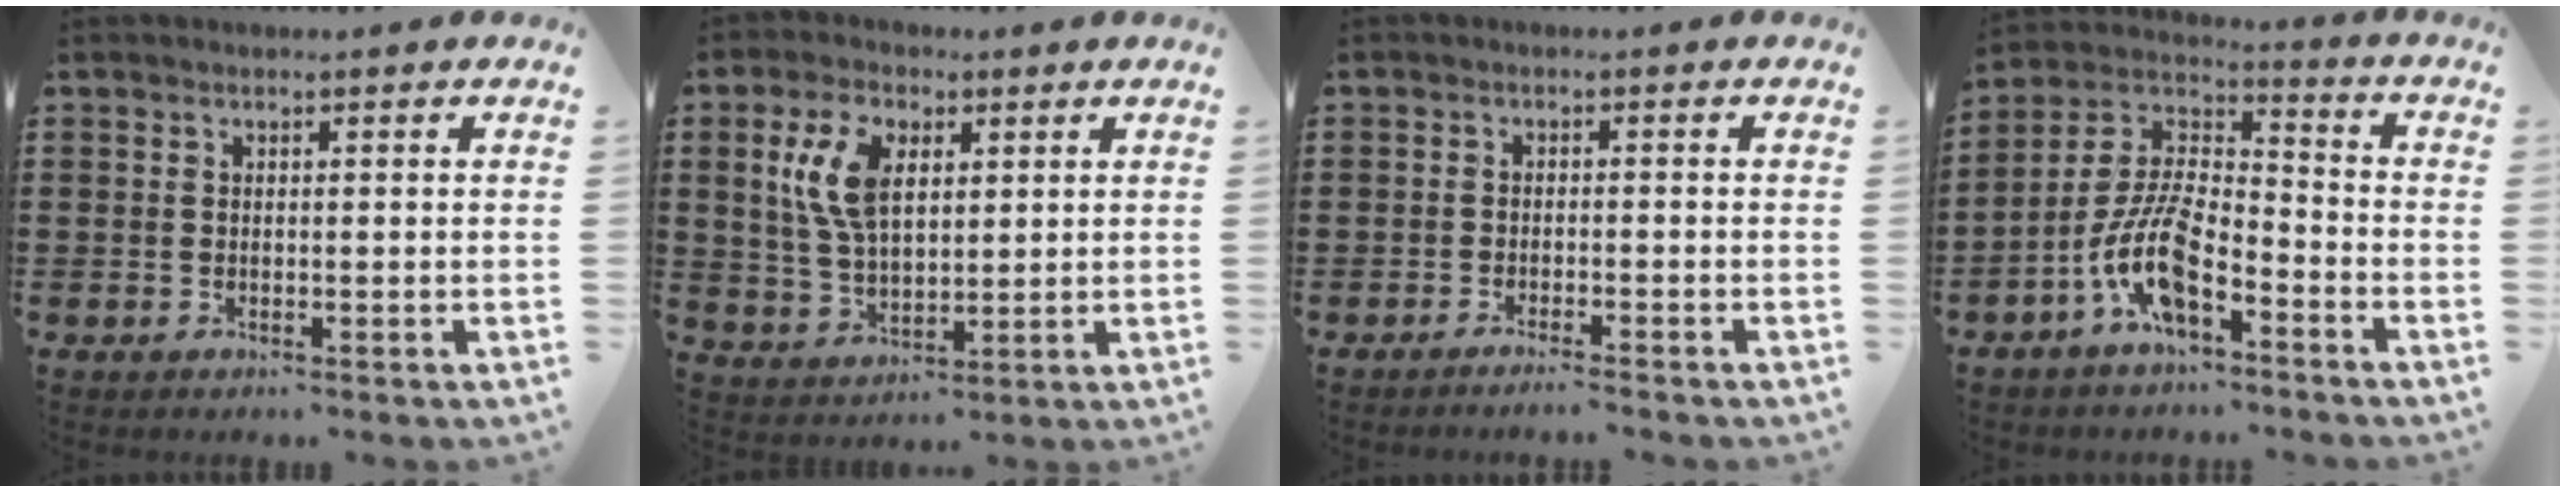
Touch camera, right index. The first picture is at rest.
{"total": 8.7, "force": [2.9, 4.9, 6.5], "torque": [-0.155, 0.011, 0.050]}
{"total": 1.6, "force": [-1.6, -0.3, 0.4], "torque": [-0.007, 0.001, -0.031]}
{"total": 10.6, "force": [-5.4, 4.1, 8.1], "torque": [-0.198, -0.011, -0.110]}